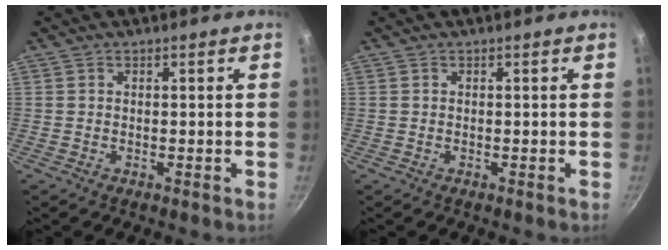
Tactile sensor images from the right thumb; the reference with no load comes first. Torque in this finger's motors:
{"motor_torque": [-0.04, 0.04, 0.02, -0.02, 0.00]}